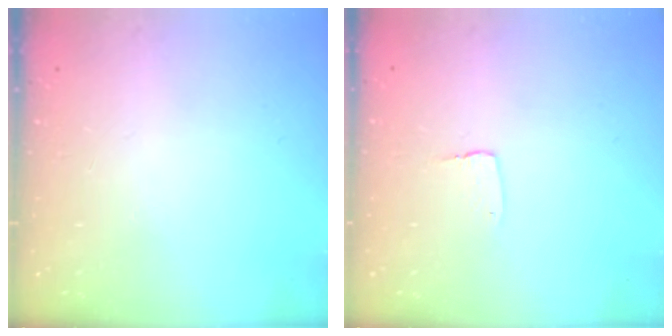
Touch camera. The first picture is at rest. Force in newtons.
{"total": 2.7, "press": 2.7, "slide": 0.2}